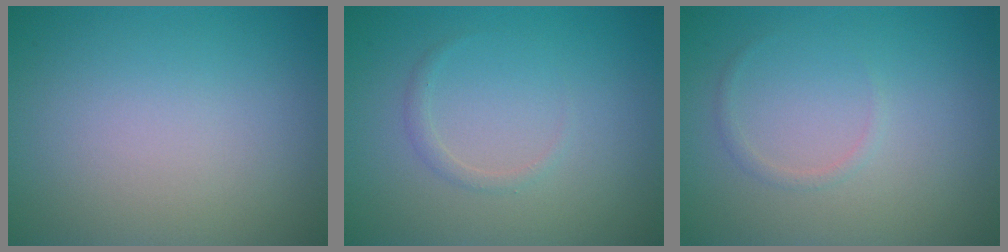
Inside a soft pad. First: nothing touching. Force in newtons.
{"total": 0.8, "press": 0.8, "slide": 0.2}
{"total": 0.7, "press": 0.7, "slide": 0.0}